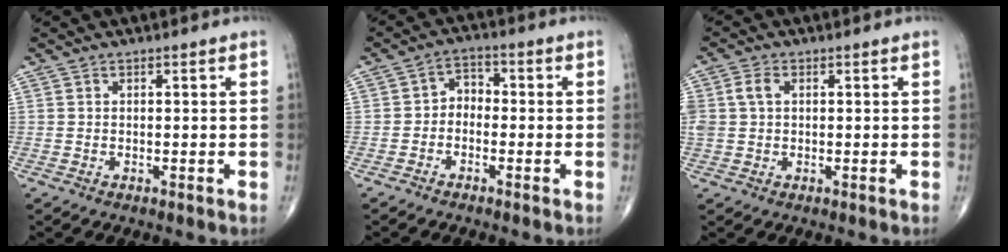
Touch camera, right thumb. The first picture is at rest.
{"total": 3.7, "force": [-1.1, 2.8, 2.1], "torque": [-0.013, 0.022, -0.036]}
{"total": 4.8, "force": [0.9, 3.4, 3.3], "torque": [-0.084, 0.014, 0.020]}